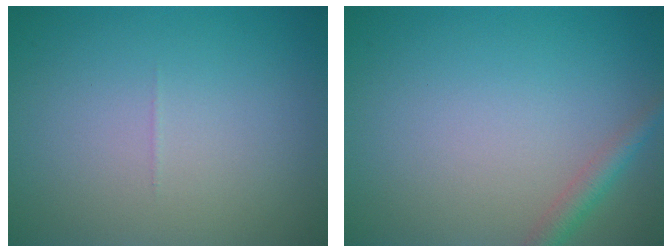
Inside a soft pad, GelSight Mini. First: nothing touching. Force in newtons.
{"total": 1.9, "press": 1.9, "slide": 0.0}